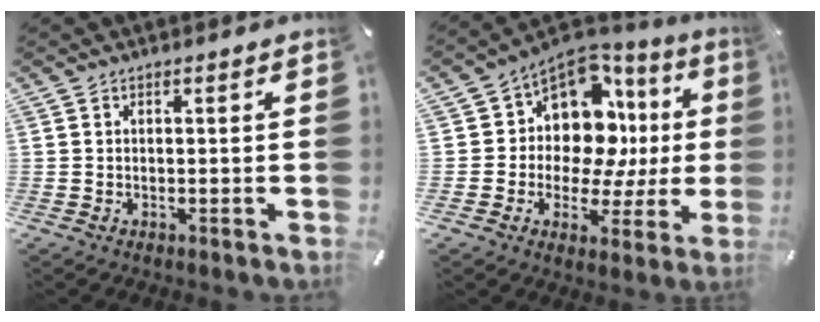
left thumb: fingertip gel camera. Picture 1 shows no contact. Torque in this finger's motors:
{"motor_torque": [0.44, 1.01, 0.69, 0.26, 0.10]}